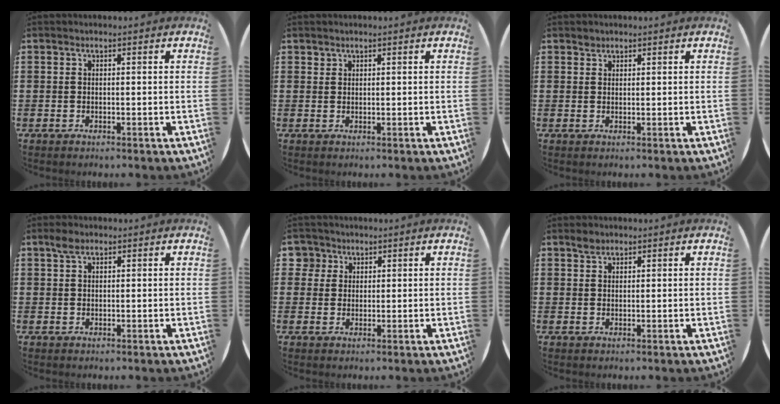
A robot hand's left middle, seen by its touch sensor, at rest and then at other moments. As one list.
[{"total": 0.7, "force": [0.7, 0.2, -0.1], "torque": [0.008, -0.001, 0.013]}, {"total": 0.9, "force": [0.8, 0.4, 0.0], "torque": [-0.001, 0.002, 0.016]}, {"total": 1.9, "force": [1.3, 0.9, 1.0], "torque": [-0.014, 0.002, 0.022]}, {"total": 2.7, "force": [1.7, 2.1, 0.2], "torque": [-0.004, 0.007, 0.031]}, {"total": 1.4, "force": [1.3, 0.6, 0.3], "torque": [-0.001, 0.001, 0.022]}]